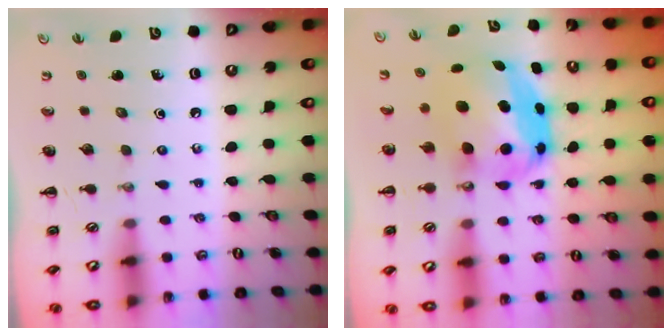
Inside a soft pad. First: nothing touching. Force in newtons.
{"total": 7.2, "press": 7.0, "slide": 1.6}